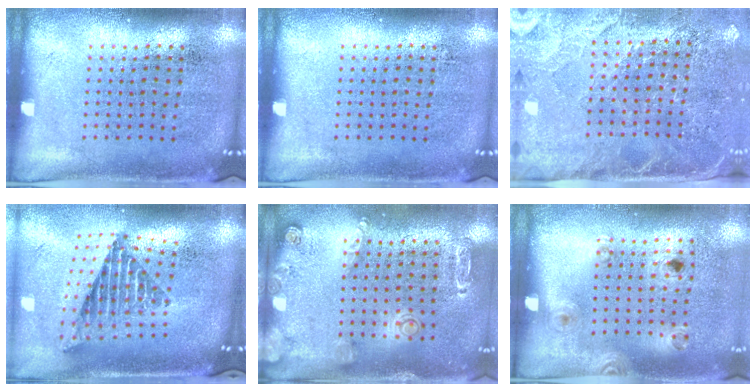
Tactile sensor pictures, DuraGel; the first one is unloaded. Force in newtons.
{"total": 0.0}
{"total": 2.9, "press": 2.6, "slide": 1.2}
{"total": 2.5, "press": 1.7, "slide": 1.9}
{"total": 1.5, "press": 1.5, "slide": 0.1}
{"total": 1.3, "press": 0.9, "slide": 1.0}